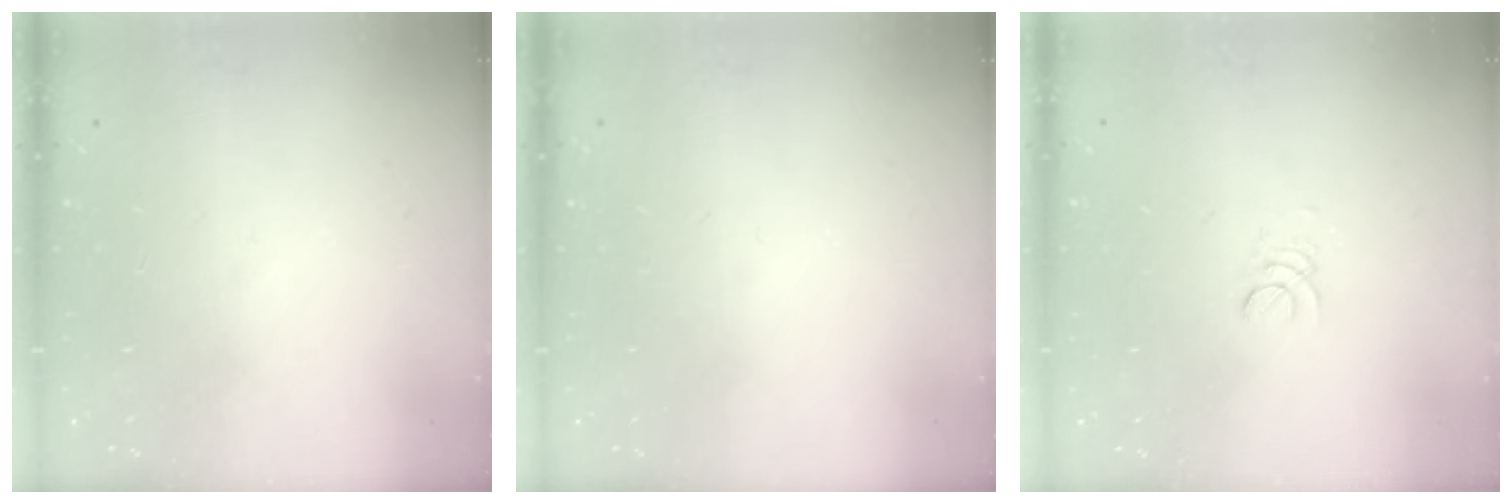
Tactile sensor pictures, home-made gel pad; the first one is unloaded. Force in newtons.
{"total": 0.0}
{"total": 2.0, "press": 2.0, "slide": 0.2}